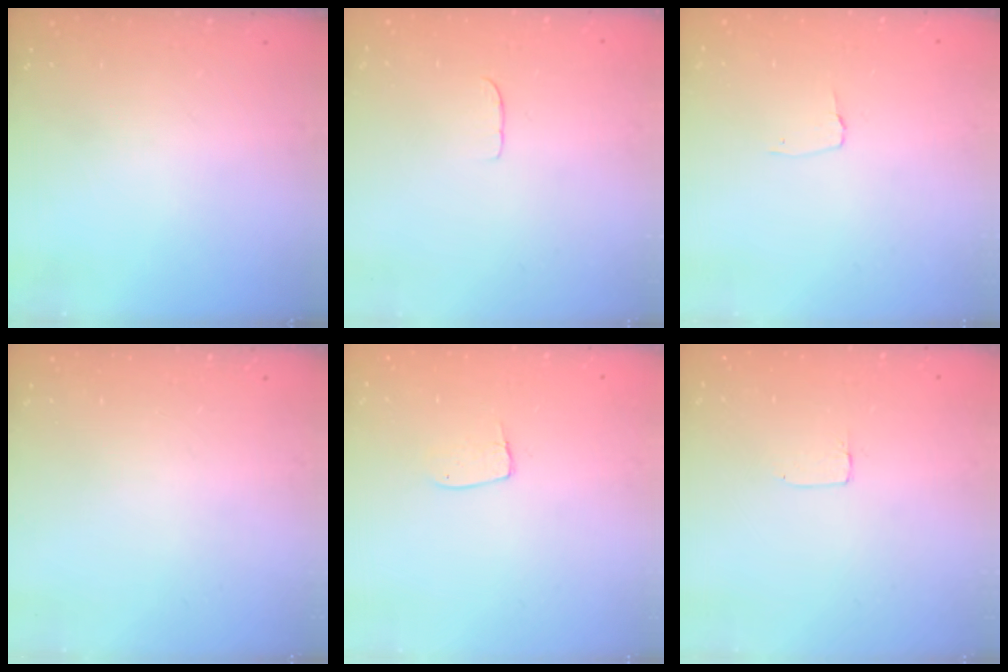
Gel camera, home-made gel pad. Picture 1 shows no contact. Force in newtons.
{"total": 3.1, "press": 3.1, "slide": 0.2}
{"total": 2.7, "press": 2.7, "slide": 0.3}
{"total": 0.0}
{"total": 5.2, "press": 5.2, "slide": 0.3}
{"total": 1.2, "press": 1.2, "slide": 0.0}